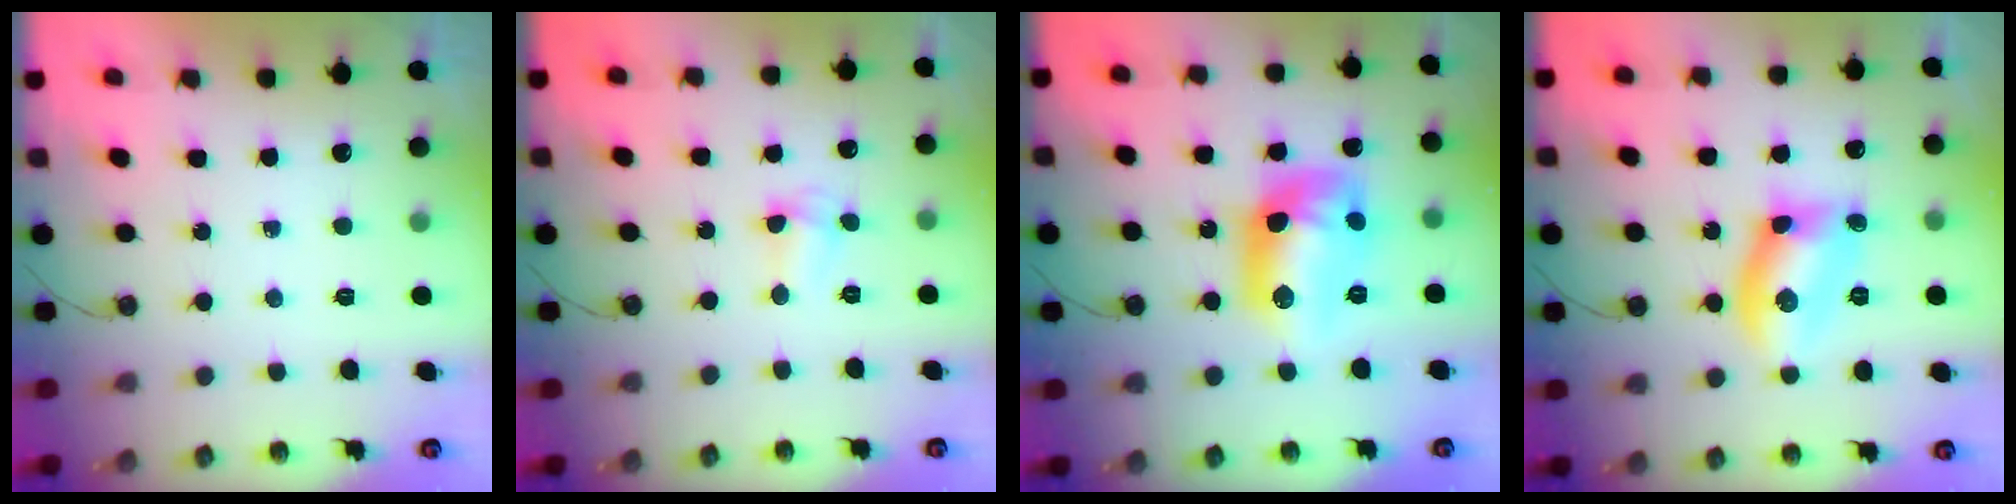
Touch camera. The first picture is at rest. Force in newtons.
{"total": 2.7, "press": 2.6, "slide": 0.5}
{"total": 13.7, "press": 13.7, "slide": 1.1}
{"total": 10.6, "press": 10.6, "slide": 0.5}